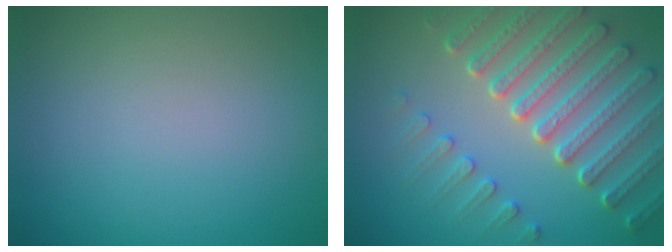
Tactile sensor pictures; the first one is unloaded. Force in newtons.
{"total": 7.4, "press": 5.7, "slide": 4.7}